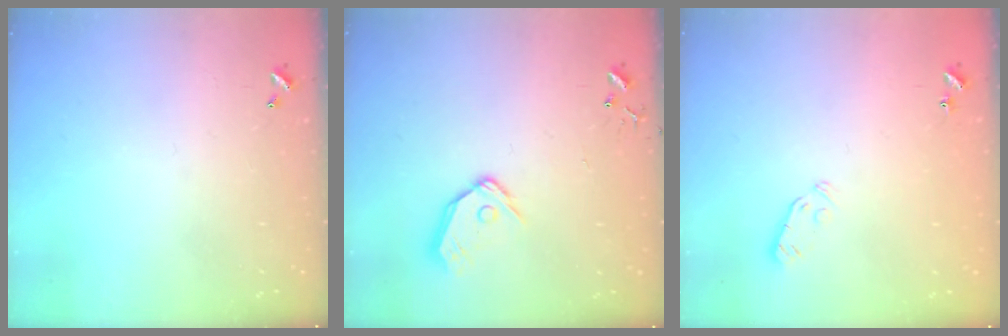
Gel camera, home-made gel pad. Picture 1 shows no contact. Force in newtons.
{"total": 10.3, "press": 10.2, "slide": 1.4}
{"total": 4.1, "press": 4.0, "slide": 0.7}